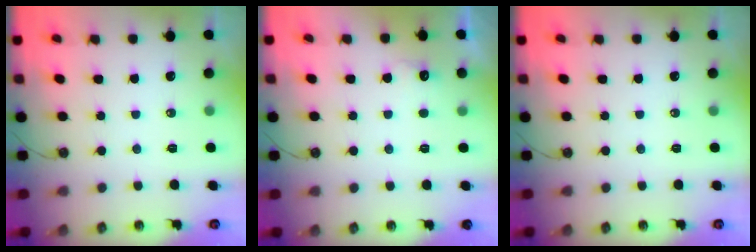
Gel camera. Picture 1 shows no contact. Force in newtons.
{"total": 4.5, "press": 4.4, "slide": 1.2}
{"total": 0.0}